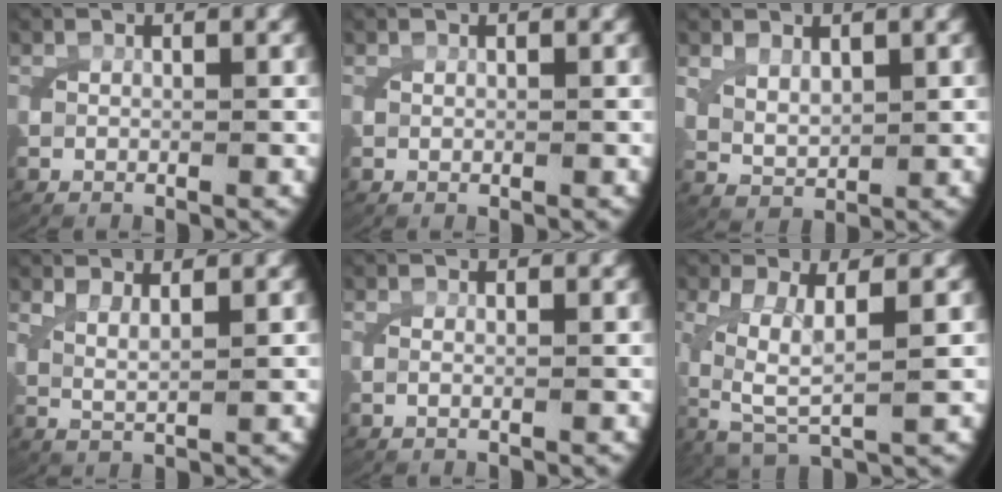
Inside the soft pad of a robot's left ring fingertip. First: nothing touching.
{"total": 0.0}
{"total": 2.3, "force": [0.9, 1.4, 1.6], "torque": [-0.042, -0.013, 0.031]}
{"total": 2.7, "force": [1.3, 1.0, 2.1], "torque": [-0.046, -0.009, 0.028]}
{"total": 0.6, "force": [0.1, 0.0, 0.6], "torque": [-0.019, -0.005, 0.004]}
{"total": 5.2, "force": [0.3, 2.9, 4.3], "torque": [-0.104, -0.029, 0.025]}